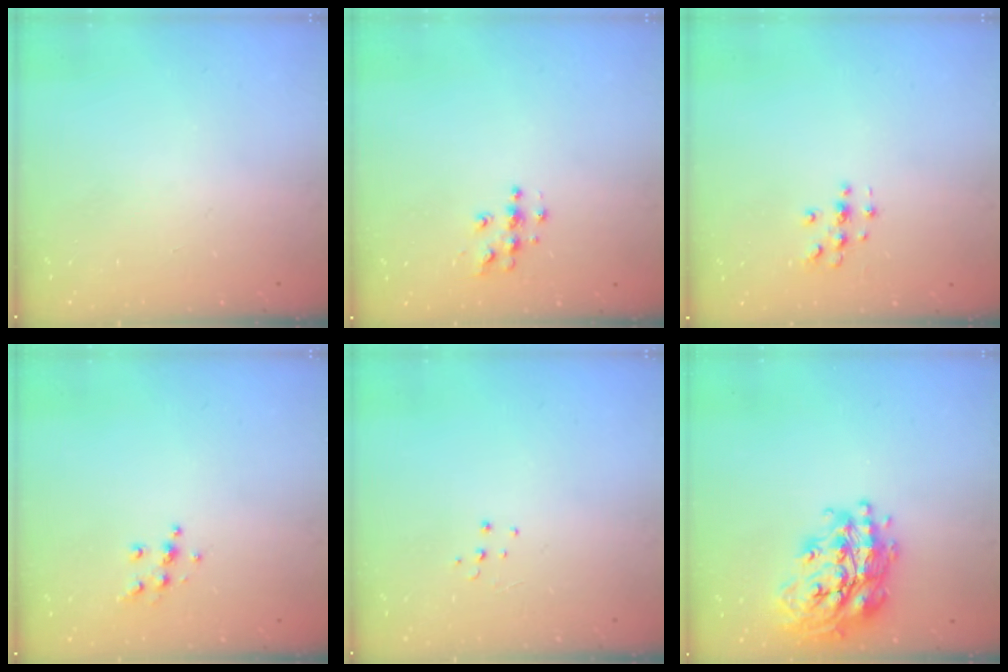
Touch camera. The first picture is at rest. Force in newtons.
{"total": 5.0, "press": 5.0, "slide": 0.2}
{"total": 3.0, "press": 3.0, "slide": 0.3}
{"total": 6.4, "press": 6.4, "slide": 0.6}
{"total": 4.3, "press": 4.3, "slide": 0.3}
{"total": 21.0, "press": 20.9, "slide": 1.5}